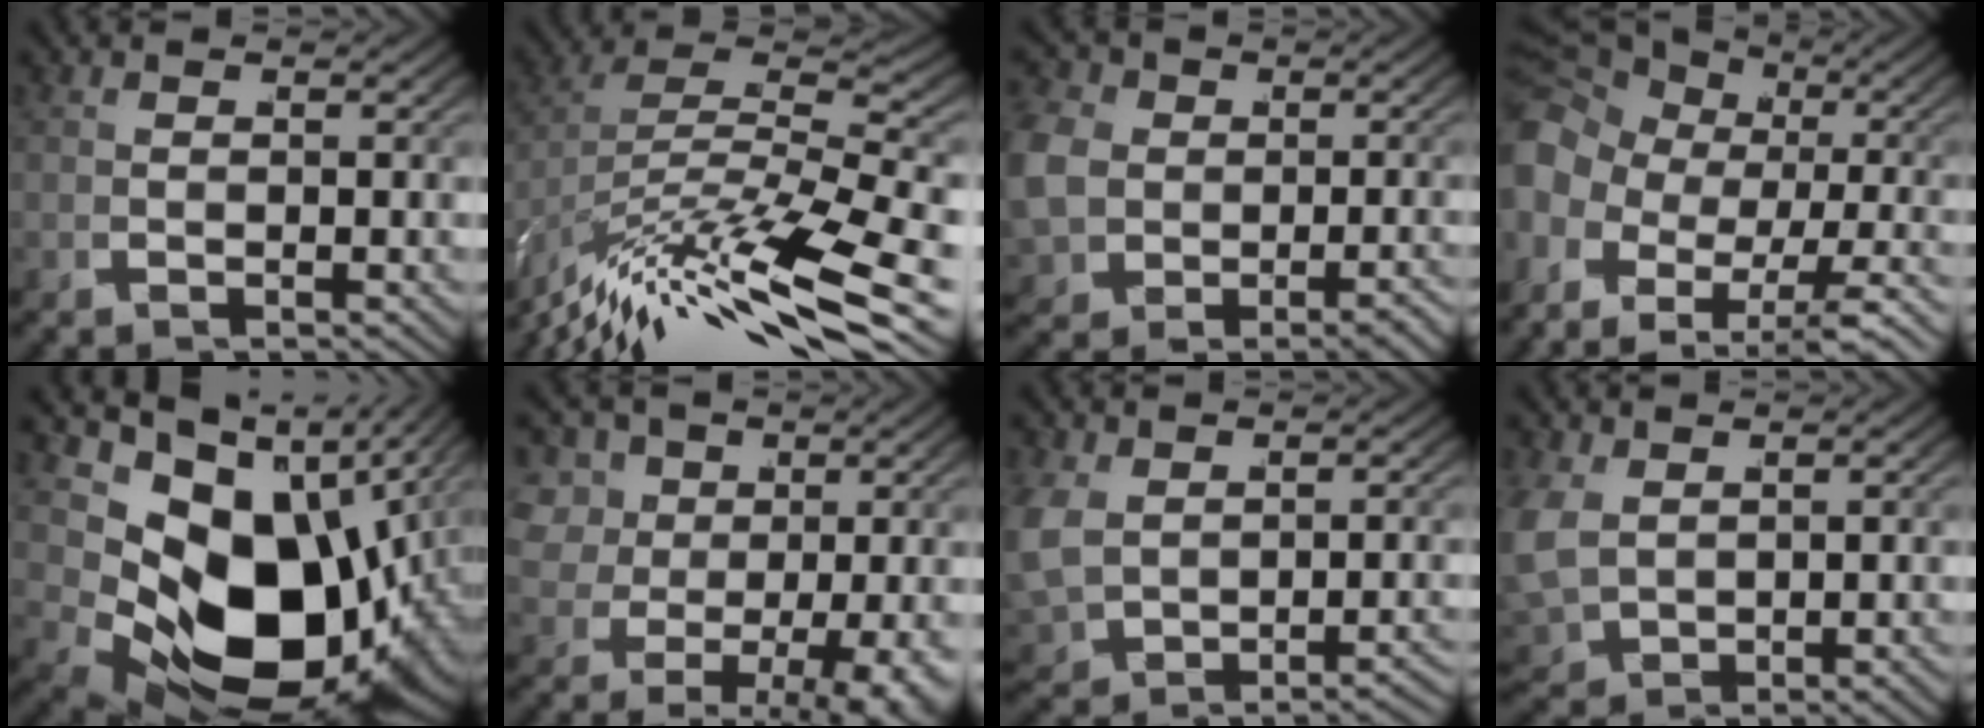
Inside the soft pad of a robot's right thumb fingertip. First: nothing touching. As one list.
[{"total": 10.7, "force": [-3.3, 6.1, 8.1], "torque": [-0.157, -0.017, -0.043]}, {"total": 6.1, "force": [-0.6, 5.2, 3.2], "torque": [-0.090, -0.019, -0.002]}, {"total": 9.7, "force": [-1.4, 7.6, 5.8], "torque": [-0.086, -0.009, -0.027]}, {"total": 20.1, "force": [-0.2, 12.2, 15.9], "torque": [-0.261, -0.049, 0.019]}, {"total": 8.9, "force": [1.1, 6.3, 6.2], "torque": [-0.119, -0.030, 0.037]}, {"total": 4.5, "force": [-0.6, 3.7, 2.5], "torque": [-0.079, -0.022, 0.010]}, {"total": 4.8, "force": [0.4, 4.0, 2.6], "torque": [-0.078, -0.025, 0.030]}]